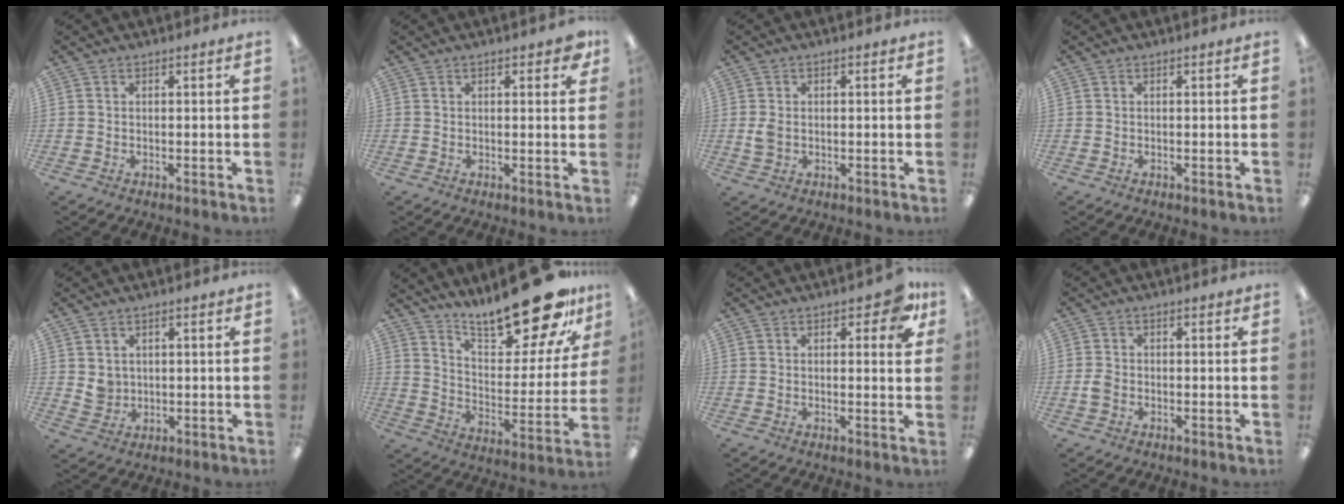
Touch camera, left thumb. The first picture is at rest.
{"total": 3.3, "force": [1.8, 1.2, 2.5], "torque": [-0.028, -0.006, 0.026]}
{"total": 2.6, "force": [-0.1, 1.8, 1.9], "torque": [-0.037, 0.006, -0.002]}
{"total": 0.0}
{"total": 3.5, "force": [1.4, 3.1, 0.8], "torque": [-0.007, -0.006, 0.024]}
{"total": 22.7, "force": [18.7, 6.4, 11.1], "torque": [-0.160, -0.128, 0.312]}
{"total": 6.7, "force": [3.0, 2.8, 5.3], "torque": [-0.058, -0.009, 0.044]}
{"total": 2.4, "force": [-0.8, 1.7, 1.5], "torque": [-0.027, 0.005, -0.015]}